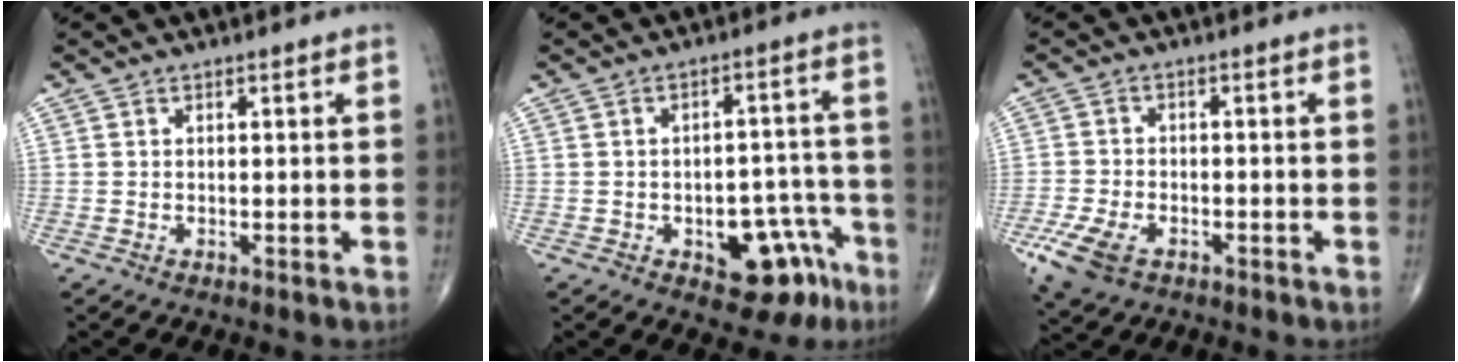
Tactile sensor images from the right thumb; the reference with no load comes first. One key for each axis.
{"total": 11.2, "fx": -5.4, "fy": 6.3, "fz": 7.5, "tx": -0.053, "ty": 0.049, "tz": -0.062}
{"total": 7.6, "fx": -3.9, "fy": 4.4, "fz": 4.9, "tx": -0.105, "ty": 0.005, "tz": -0.069}